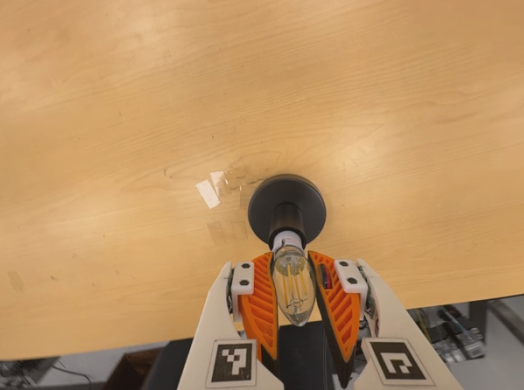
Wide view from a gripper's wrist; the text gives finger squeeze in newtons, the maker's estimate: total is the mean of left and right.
{"total": 20.2, "left": 21.3, "right": 19.1}